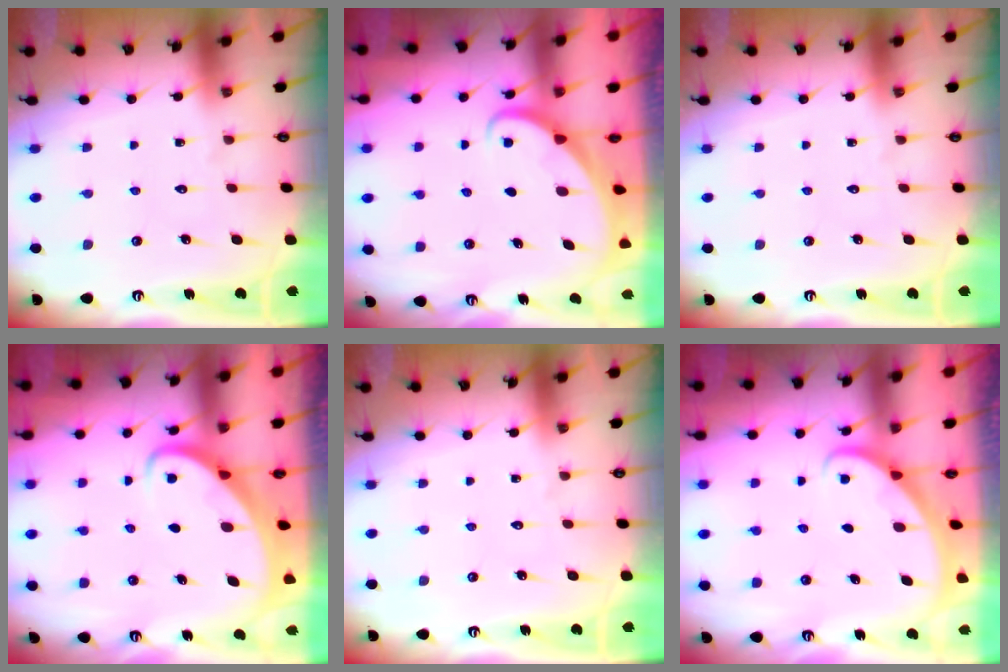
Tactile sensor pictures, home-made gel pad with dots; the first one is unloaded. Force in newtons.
{"total": 2.0, "press": 2.0, "slide": 0.2}
{"total": 0.0}
{"total": 2.8, "press": 2.8, "slide": 0.4}
{"total": 0.0}
{"total": 1.9, "press": 1.9, "slide": 0.1}